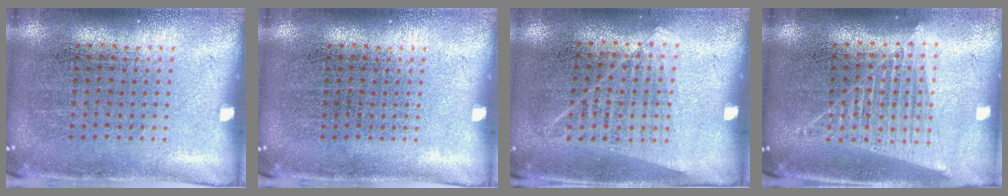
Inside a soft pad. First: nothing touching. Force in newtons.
{"total": 0.0}
{"total": 1.1, "press": 1.0, "slide": 0.6}
{"total": 1.5, "press": 1.4, "slide": 0.6}